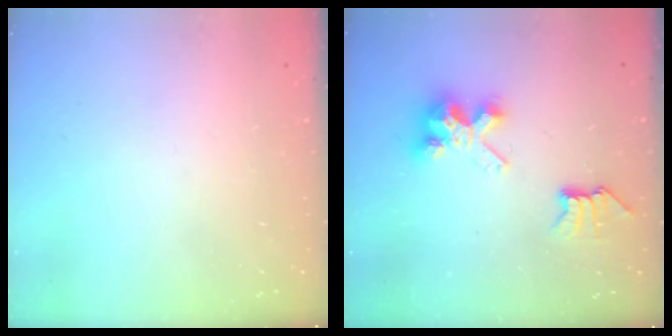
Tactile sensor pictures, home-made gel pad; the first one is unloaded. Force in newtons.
{"total": 7.1, "press": 7.1, "slide": 0.1}